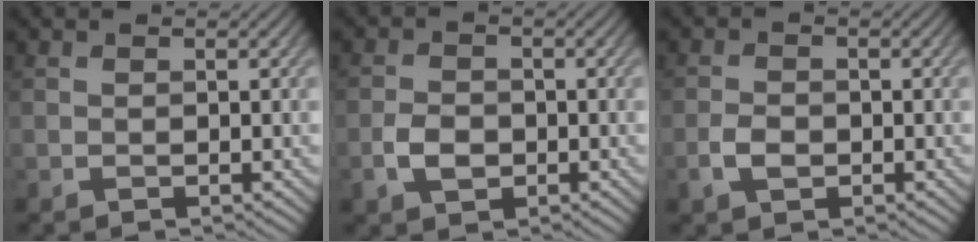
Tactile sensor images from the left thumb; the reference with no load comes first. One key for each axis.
{"total": 3.3, "fx": -1.2, "fy": 2.4, "fz": 2.1, "tx": -0.046, "ty": -0.002, "tz": -0.028}
{"total": 2.6, "fx": -1.0, "fy": 1.7, "fz": 1.7, "tx": -0.036, "ty": -0.001, "tz": -0.023}